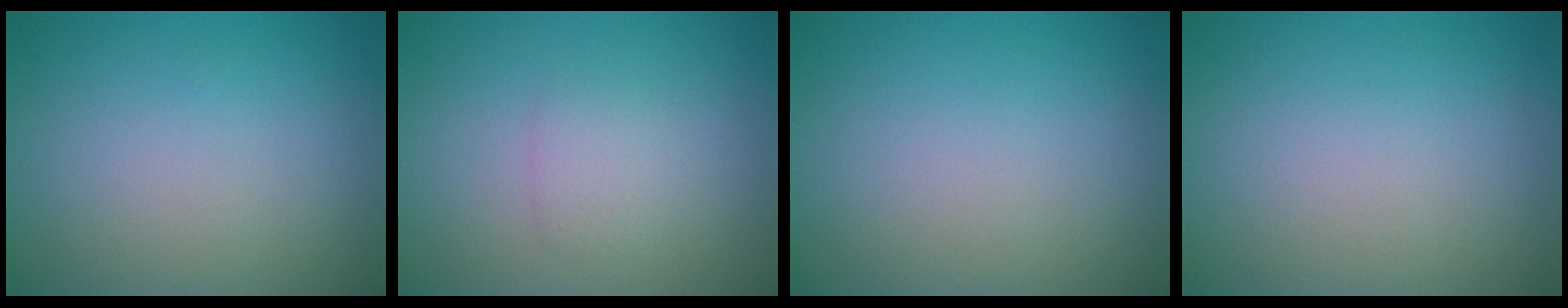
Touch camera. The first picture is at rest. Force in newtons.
{"total": 1.4, "press": 1.4, "slide": 0.0}
{"total": 0.0}
{"total": 0.0}